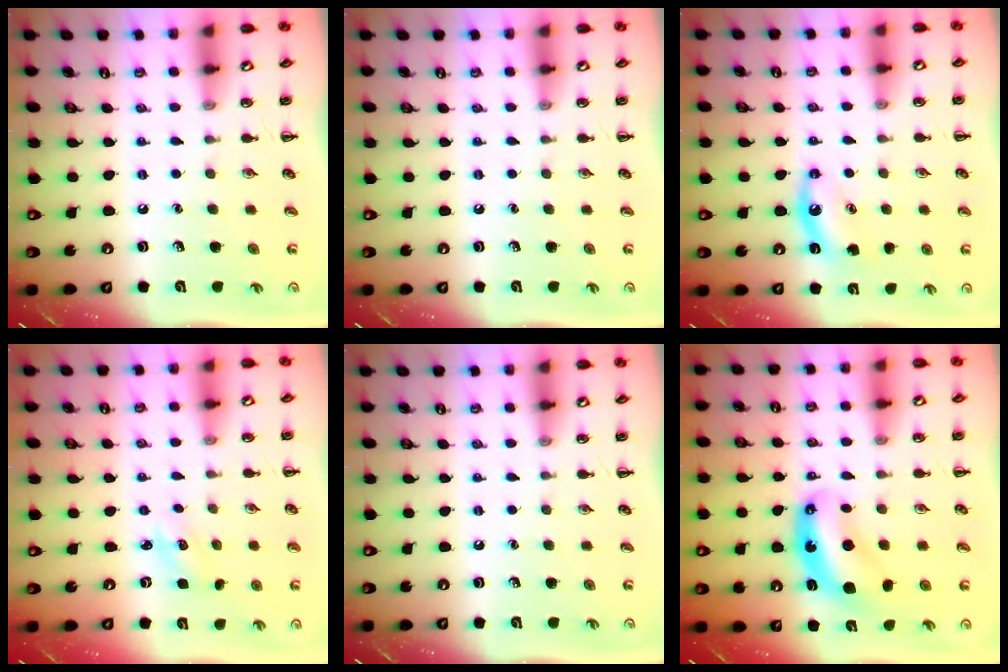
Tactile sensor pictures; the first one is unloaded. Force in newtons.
{"total": 0.0}
{"total": 6.5, "press": 6.2, "slide": 1.9}
{"total": 1.8, "press": 1.8, "slide": 0.5}
{"total": 0.0}
{"total": 7.3, "press": 7.2, "slide": 1.4}